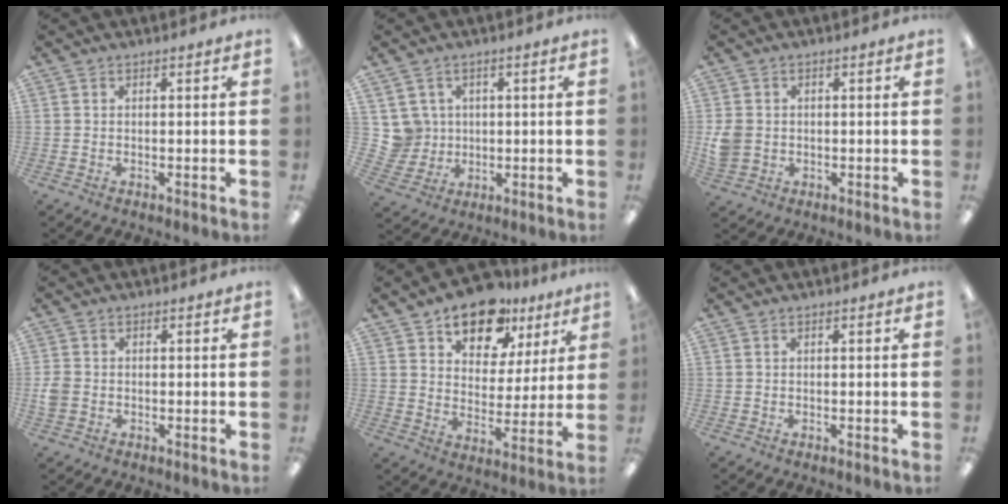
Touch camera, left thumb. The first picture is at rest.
{"total": 6.1, "force": [2.1, 5.8, 0.2], "torque": [-0.015, 0.000, 0.045]}
{"total": 4.7, "force": [-0.2, 4.2, 2.1], "torque": [-0.037, 0.005, -0.002]}
{"total": 3.1, "force": [-0.8, 2.6, 1.6], "torque": [-0.025, 0.008, -0.013]}
{"total": 13.9, "force": [10.3, 7.6, 5.3], "torque": [-0.084, -0.060, 0.186]}
{"total": 0.0}